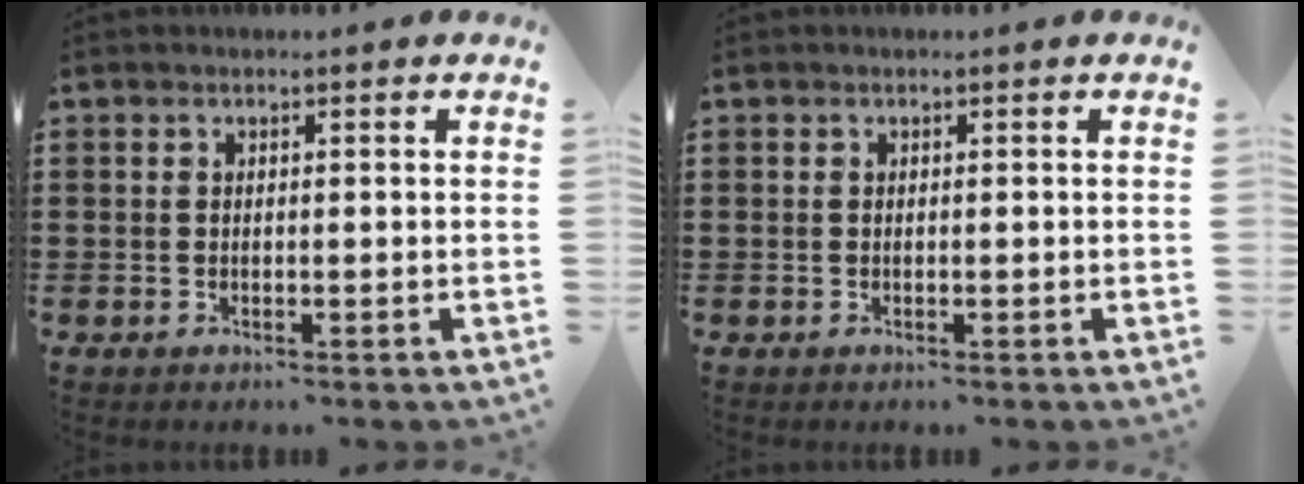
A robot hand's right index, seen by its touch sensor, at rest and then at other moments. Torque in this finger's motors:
{"motor_torque": [-0.24, 0.42, 0.00, 0.00]}